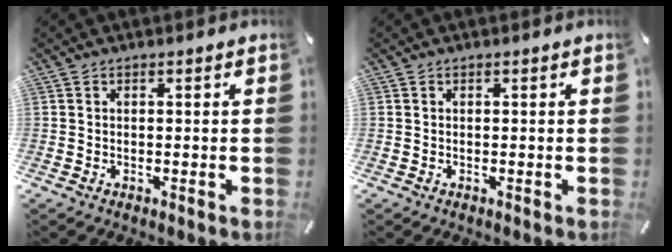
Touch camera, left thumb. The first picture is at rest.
{"total": 0.0}